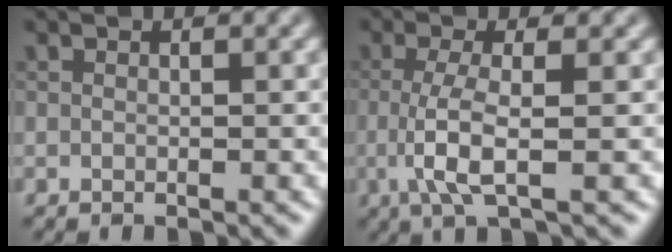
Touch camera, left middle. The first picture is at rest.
{"total": 3.9, "force": [-0.6, 0.9, 3.7], "torque": [-0.080, -0.007, -0.017]}